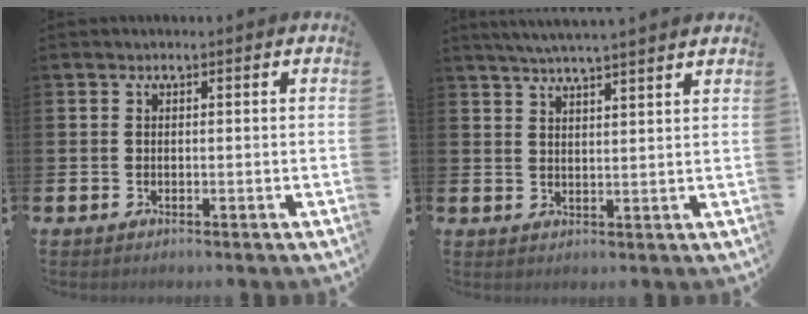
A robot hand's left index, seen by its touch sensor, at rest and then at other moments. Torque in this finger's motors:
{"motor_torque": [0.28, -1.86, 0.07, 0.08]}